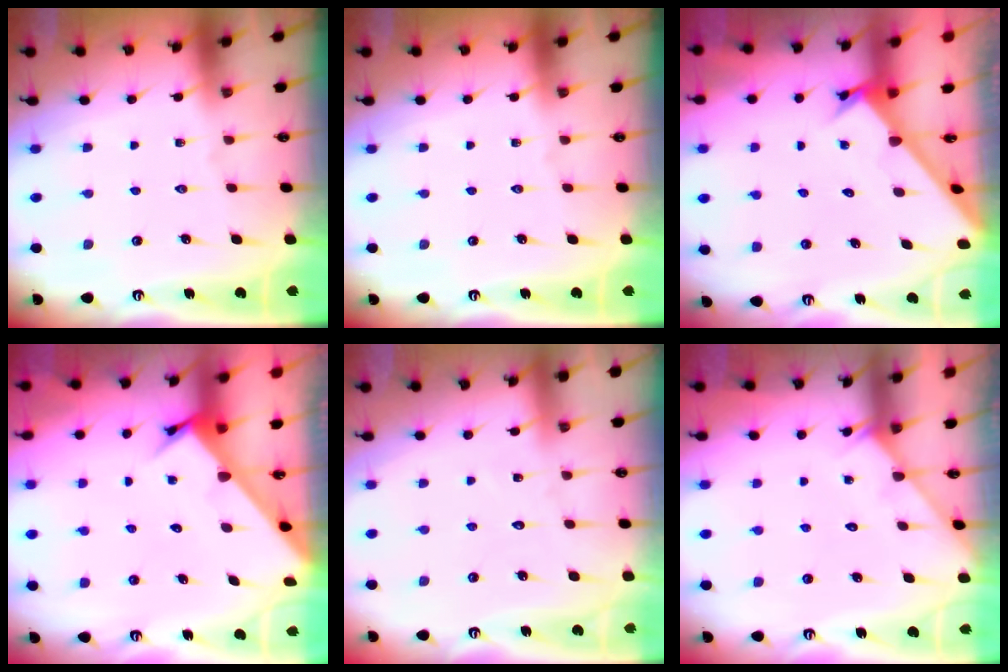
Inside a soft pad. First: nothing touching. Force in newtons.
{"total": 0.0}
{"total": 2.4, "press": 2.4, "slide": 0.1}
{"total": 3.6, "press": 3.6, "slide": 0.1}
{"total": 4.5, "press": 4.5, "slide": 0.4}
{"total": 3.5, "press": 3.5, "slide": 0.3}